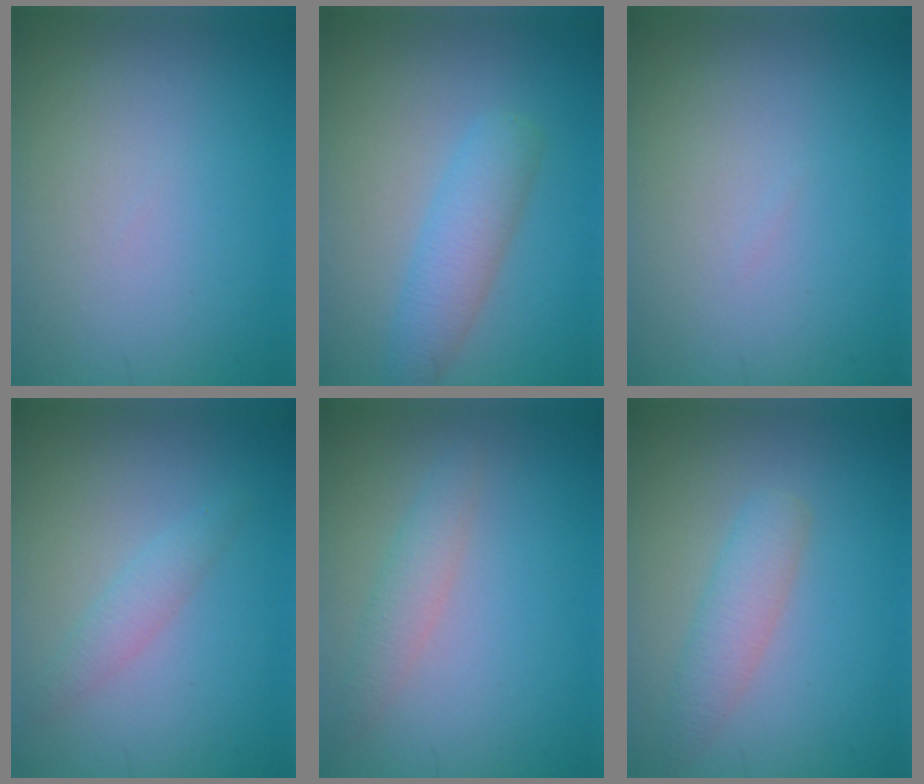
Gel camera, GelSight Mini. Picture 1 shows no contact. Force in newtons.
{"total": 3.4, "press": 3.4, "slide": 0.1}
{"total": 0.0}
{"total": 1.6, "press": 1.6, "slide": 0.2}
{"total": 2.0, "press": 2.0, "slide": 0.1}
{"total": 2.7, "press": 2.7, "slide": 0.1}